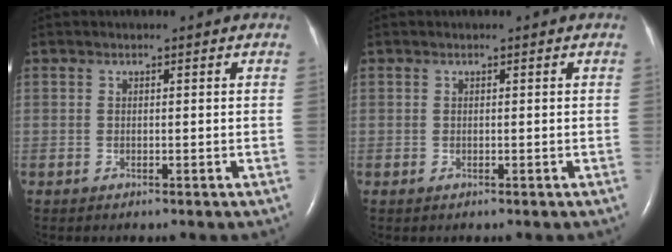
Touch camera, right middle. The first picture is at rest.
{"total": 0.0}